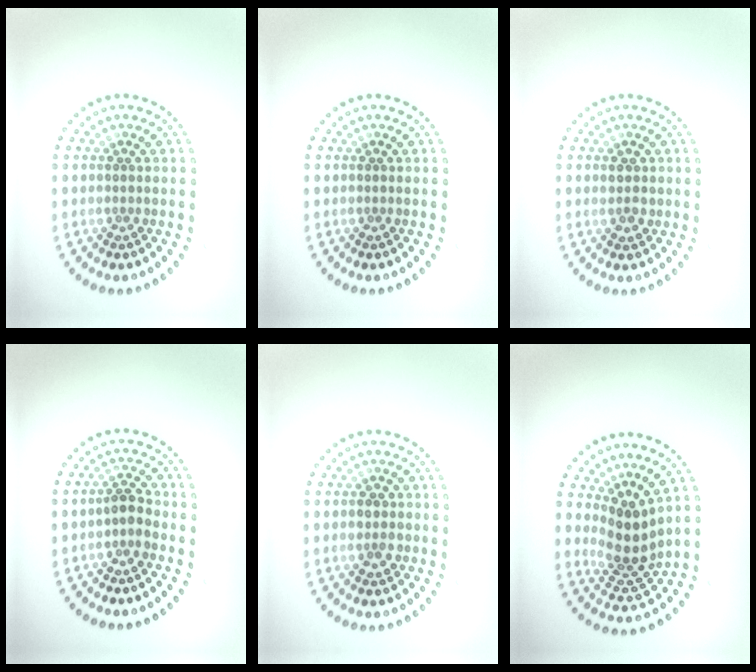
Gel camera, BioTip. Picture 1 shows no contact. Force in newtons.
{"total": 0.0}
{"total": 1.5, "press": 1.5, "slide": 0.2}
{"total": 1.7, "press": 1.5, "slide": 0.8}
{"total": 1.5, "press": 1.5, "slide": 0.2}
{"total": 3.7, "press": 2.8, "slide": 2.4}